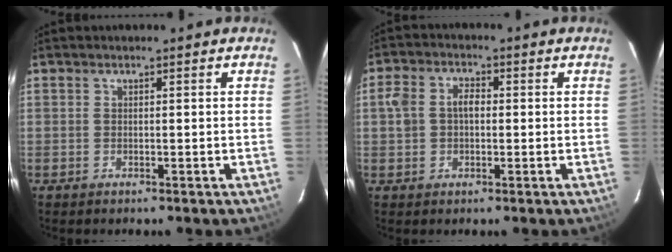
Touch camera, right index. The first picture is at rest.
{"total": 5.2, "force": [0.1, 3.7, 3.6], "torque": [-0.071, 0.016, 0.000]}